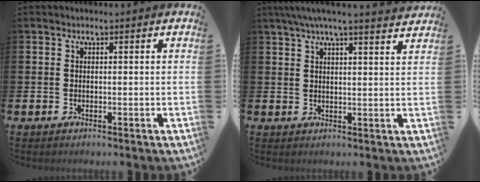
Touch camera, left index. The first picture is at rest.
{"total": 5.5, "force": [4.9, -0.1, 2.4], "torque": [-0.058, -0.012, 0.088]}